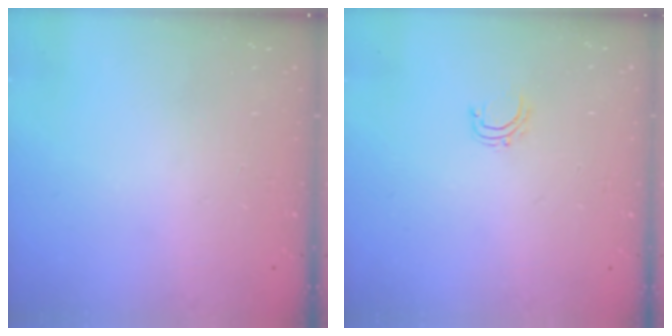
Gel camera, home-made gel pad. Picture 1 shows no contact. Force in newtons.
{"total": 4.4, "press": 4.4, "slide": 0.3}